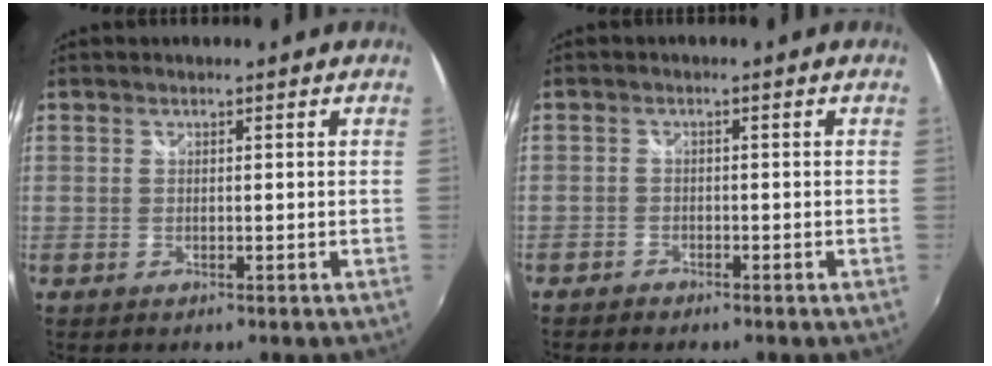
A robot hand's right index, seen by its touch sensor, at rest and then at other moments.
{"total": 1.9, "force": [-1.6, 1.0, 0.1], "torque": [-0.011, 0.000, -0.032]}